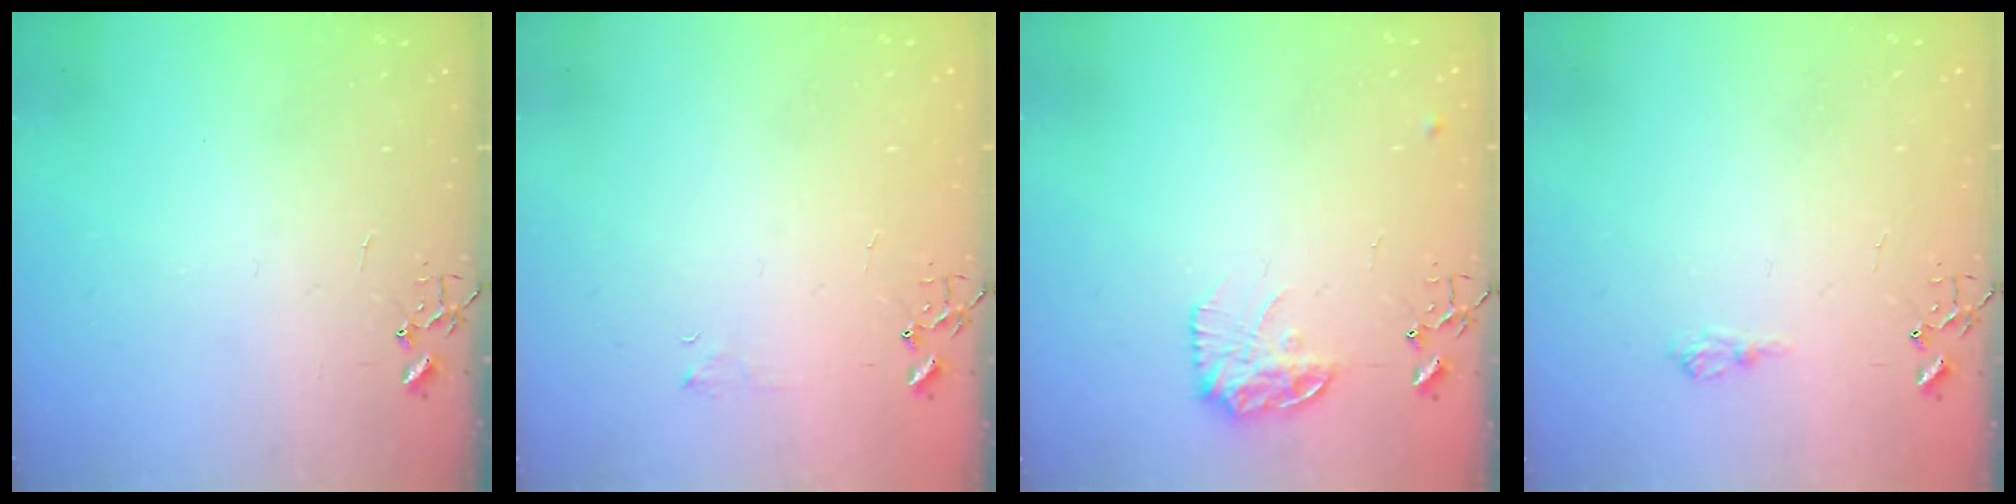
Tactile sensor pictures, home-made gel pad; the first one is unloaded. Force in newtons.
{"total": 3.8, "press": 3.8, "slide": 0.5}
{"total": 12.3, "press": 12.3, "slide": 0.5}
{"total": 6.5, "press": 6.5, "slide": 0.9}